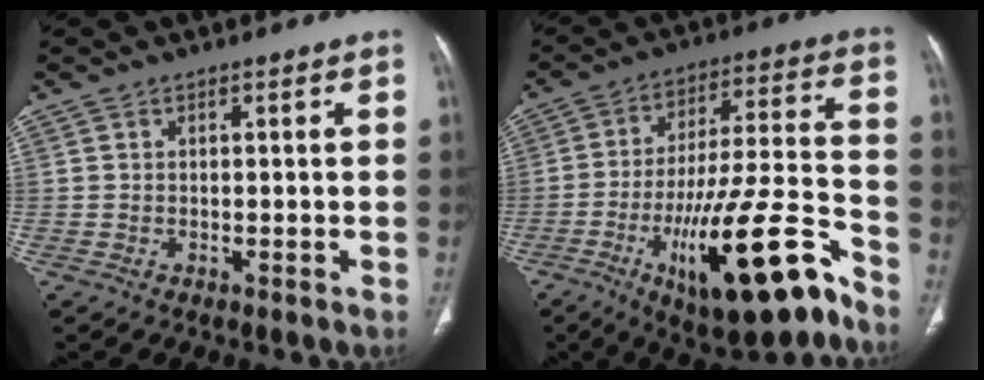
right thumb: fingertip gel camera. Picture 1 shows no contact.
{"total": 23.8, "force": [-12.4, 6.4, 19.2], "torque": [-0.292, 0.065, -0.188]}